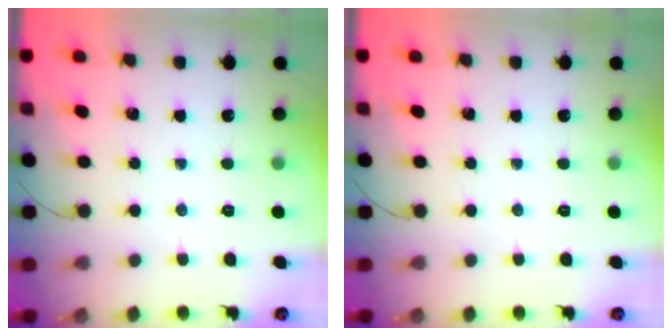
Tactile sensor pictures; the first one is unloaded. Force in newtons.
{"total": 0.0}